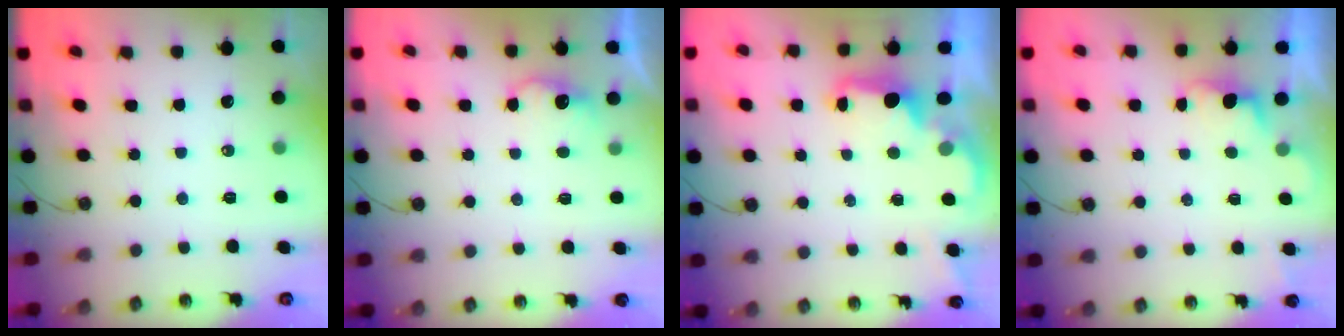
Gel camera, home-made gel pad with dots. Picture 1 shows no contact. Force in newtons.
{"total": 4.5, "press": 4.4, "slide": 1.0}
{"total": 2.2, "press": 2.1, "slide": 0.8}
{"total": 0.7, "press": 0.2, "slide": 0.7}